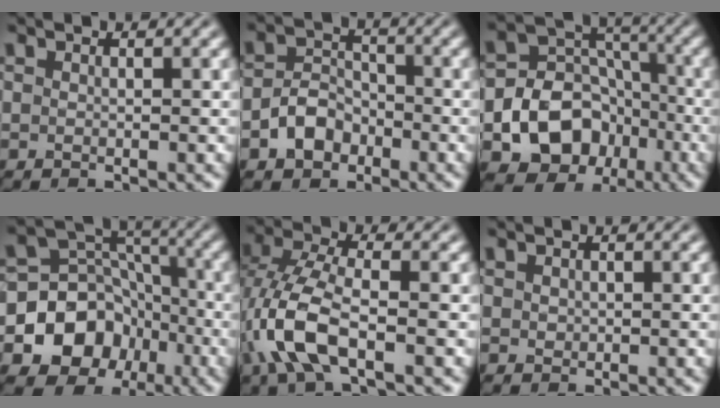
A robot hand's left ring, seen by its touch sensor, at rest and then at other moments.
{"total": 3.5, "force": [-1.8, 2.6, 1.6], "torque": [-0.026, 0.006, -0.037]}
{"total": 10.6, "force": [-4.0, 8.6, 4.8], "torque": [-0.070, -0.002, -0.089]}
{"total": 9.6, "force": [-3.6, 8.0, 4.0], "torque": [-0.067, 0.004, -0.075]}
{"total": 6.9, "force": [-2.2, 2.9, 5.8], "torque": [-0.141, 0.007, -0.051]}
{"total": 0.6, "force": [0.2, 0.5, 0.1], "torque": [-0.001, -0.002, 0.005]}